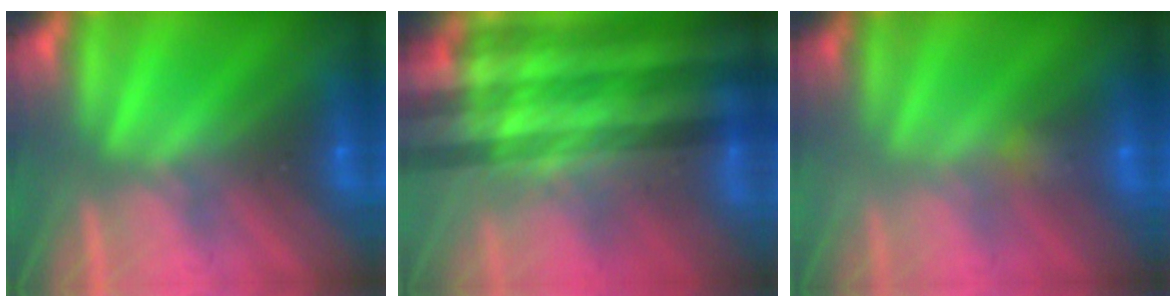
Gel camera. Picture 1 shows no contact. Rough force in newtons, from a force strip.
{"total": 8.3}
{"total": 2.2}